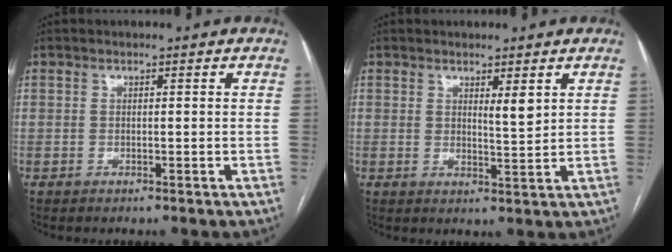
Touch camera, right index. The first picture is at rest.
{"total": 2.9, "force": [1.6, 0.4, 2.4], "torque": [-0.042, -0.010, 0.029]}